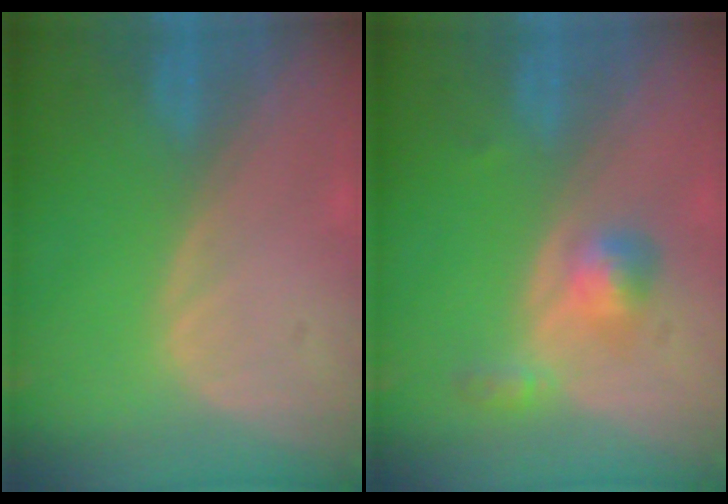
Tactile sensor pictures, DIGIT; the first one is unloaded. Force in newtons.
{"total": 3.9, "press": 3.7, "slide": 1.4}